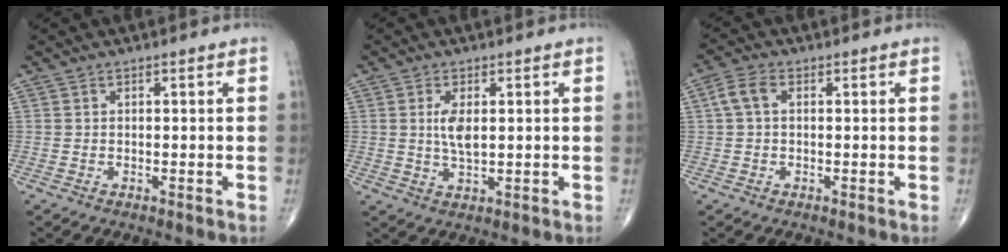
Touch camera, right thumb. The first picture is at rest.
{"total": 4.6, "force": [0.8, 1.9, 4.1], "torque": [-0.082, -0.009, 0.018]}
{"total": 3.8, "force": [0.6, 2.3, 2.9], "torque": [-0.064, 0.012, 0.009]}